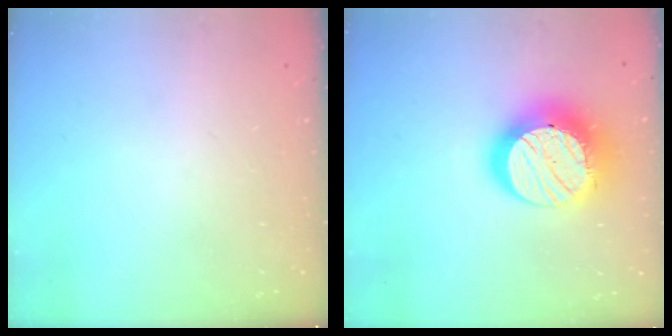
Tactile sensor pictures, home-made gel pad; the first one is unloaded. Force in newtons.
{"total": 20.1, "press": 20.0, "slide": 1.1}